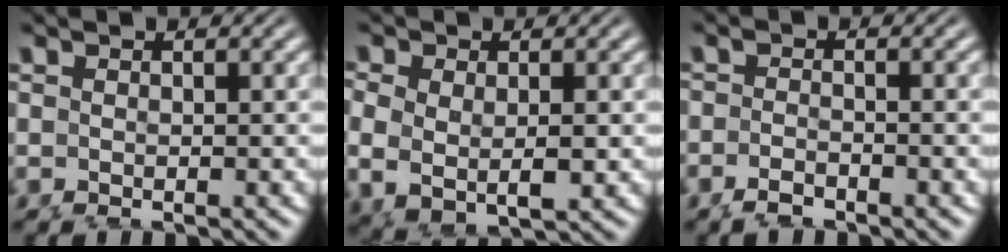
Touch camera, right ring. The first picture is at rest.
{"total": 3.8, "force": [0.6, 2.6, 2.7], "torque": [-0.071, -0.021, 0.025]}
{"total": 1.0, "force": [-1.0, -0.1, 0.2], "torque": [0.000, 0.000, -0.016]}